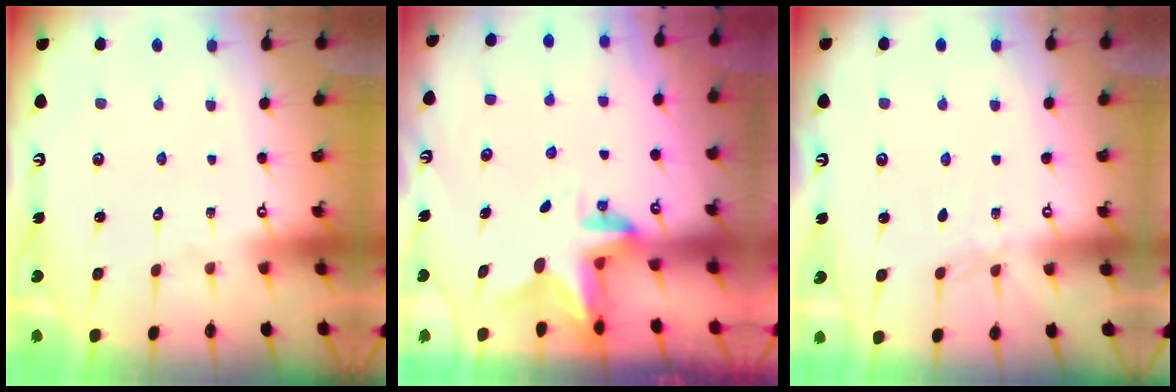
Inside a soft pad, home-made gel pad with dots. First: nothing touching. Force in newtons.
{"total": 2.7, "press": 2.7, "slide": 0.2}
{"total": 3.1, "press": 3.1, "slide": 0.5}